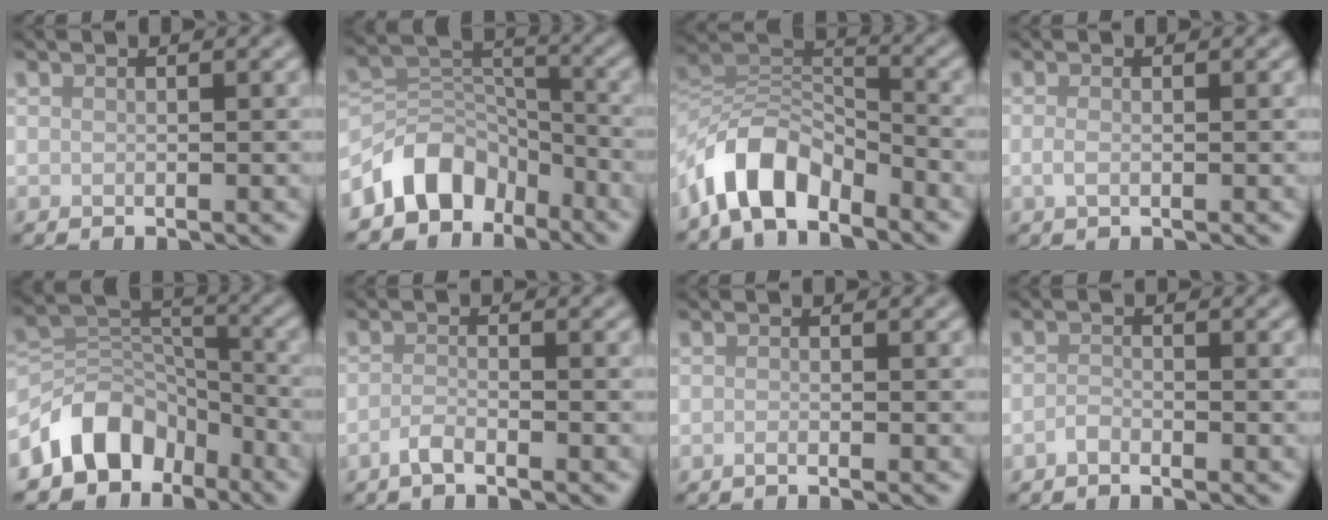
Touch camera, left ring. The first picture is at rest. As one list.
[{"total": 6.9, "force": [-4.6, 4.4, 2.5], "torque": [-0.020, 0.001, -0.091]}, {"total": 7.1, "force": [-5.1, 3.3, 3.8], "torque": [-0.055, 0.005, -0.101]}, {"total": 1.0, "force": [-0.2, 0.5, 0.9], "torque": [-0.024, -0.002, -0.008]}, {"total": 7.8, "force": [-4.9, 5.2, 3.1], "torque": [-0.032, 0.001, -0.096]}, {"total": 1.6, "force": [-1.3, 0.3, 1.0], "torque": [-0.019, 0.003, -0.031]}, {"total": 1.0, "force": [-0.8, 0.2, 0.6], "torque": [-0.004, -0.004, -0.019]}, {"total": 1.0, "force": [-0.9, 0.3, 0.4], "torque": [-0.009, 0.001, -0.020]}]